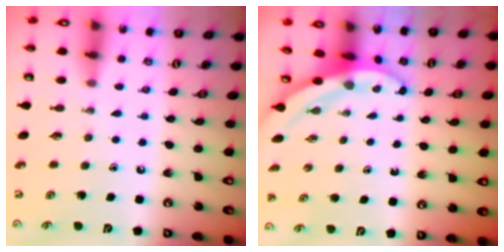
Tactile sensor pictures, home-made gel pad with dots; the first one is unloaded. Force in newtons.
{"total": 3.7, "press": 3.7, "slide": 0.1}